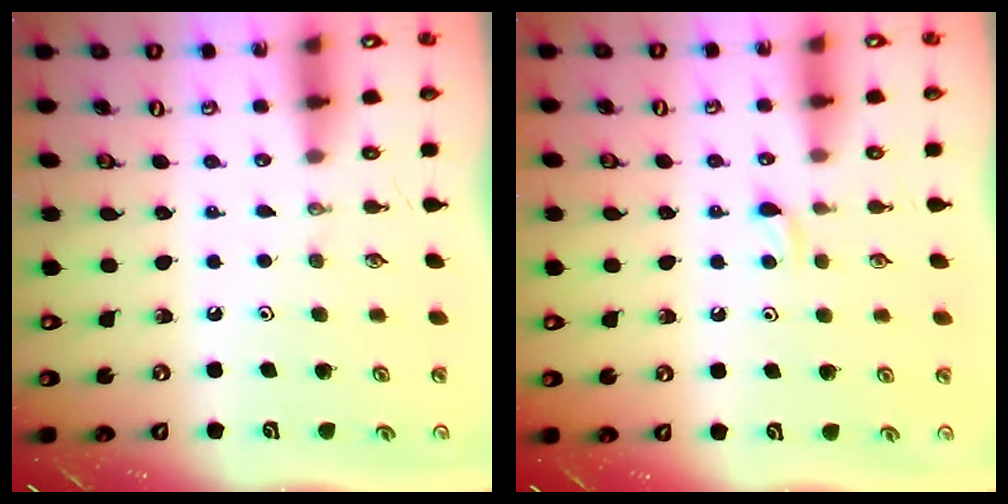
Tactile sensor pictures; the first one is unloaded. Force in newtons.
{"total": 3.3, "press": 3.3, "slide": 0.5}